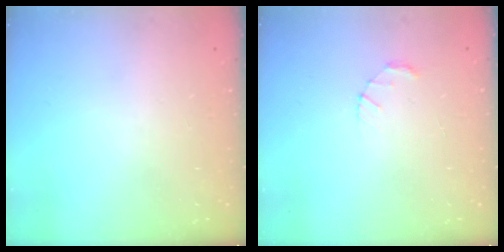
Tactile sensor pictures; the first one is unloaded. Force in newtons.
{"total": 1.5, "press": 1.5, "slide": 0.3}